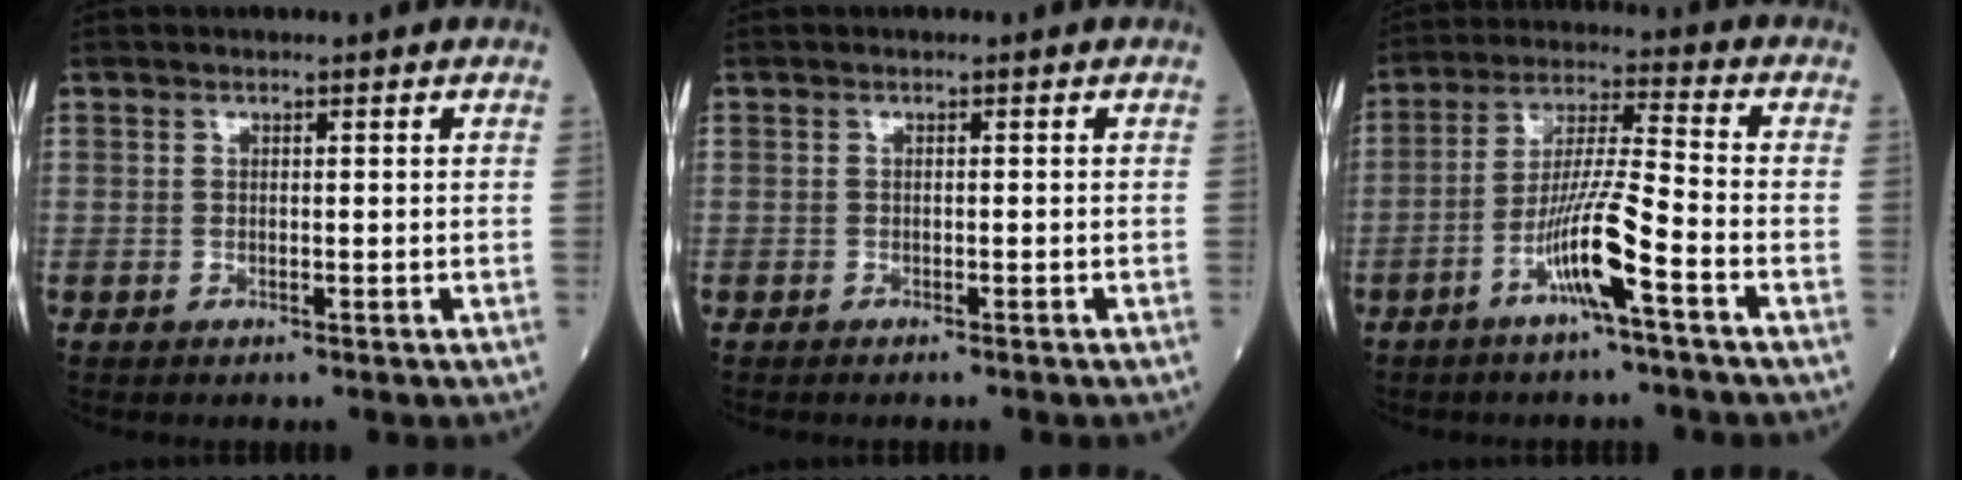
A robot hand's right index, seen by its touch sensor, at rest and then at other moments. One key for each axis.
{"total": 1.4, "fx": -1.3, "fy": 0.1, "fz": 0.7, "tx": -0.010, "ty": -0.002, "tz": -0.014}
{"total": 9.6, "fx": -4.6, "fy": -0.4, "fz": 8.4, "tx": -0.160, "ty": 0.003, "tz": -0.091}